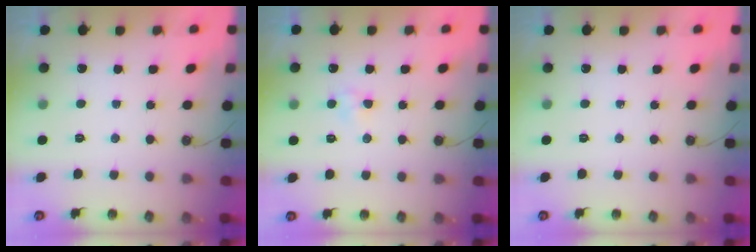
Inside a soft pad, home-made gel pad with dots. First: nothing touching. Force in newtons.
{"total": 3.0, "press": 2.9, "slide": 0.4}
{"total": 0.0}